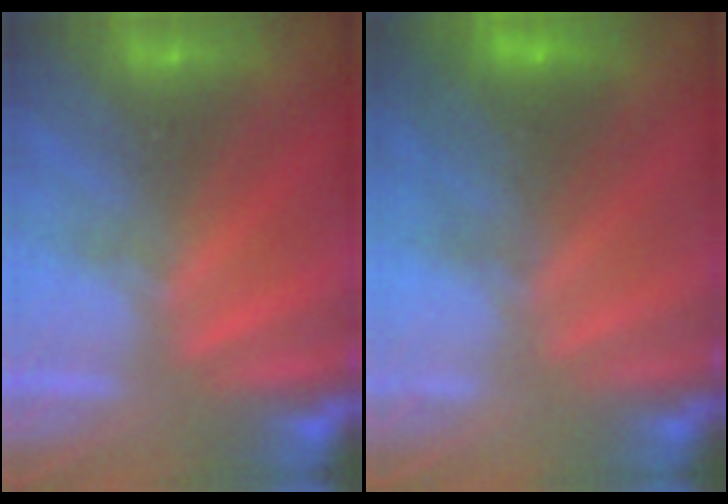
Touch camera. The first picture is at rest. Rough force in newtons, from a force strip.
{"total": 2.8}